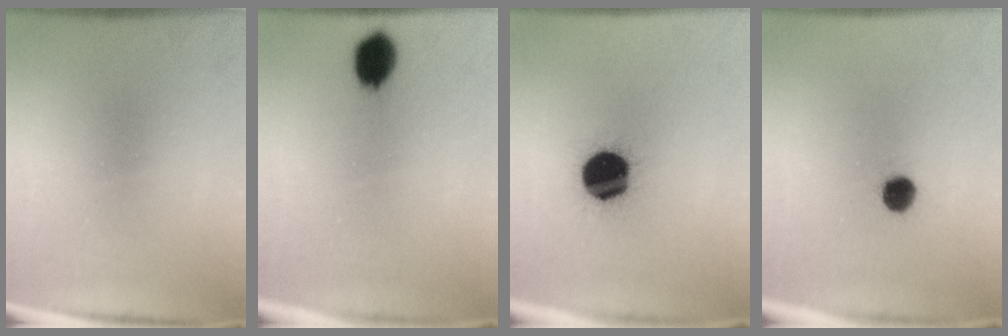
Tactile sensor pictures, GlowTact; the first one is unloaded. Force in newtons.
{"total": 7.0}
{"total": 18.3}
{"total": 4.3}